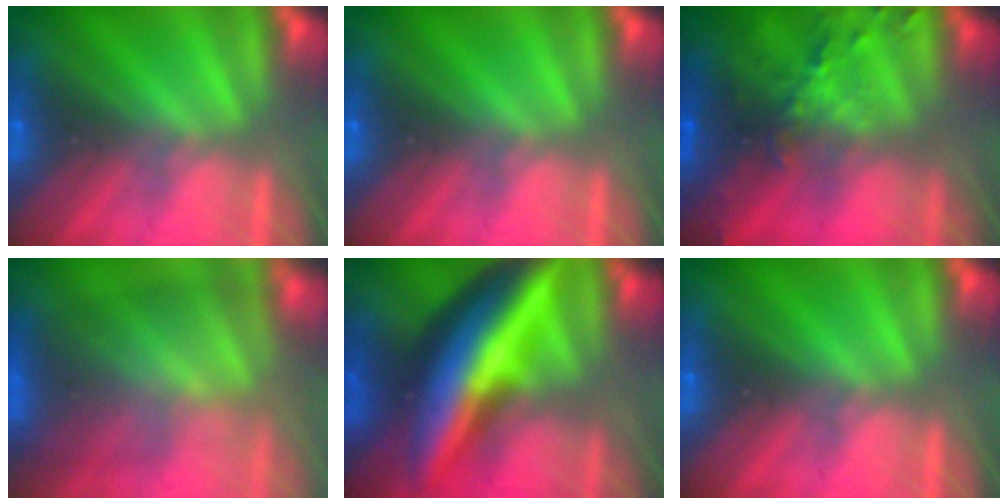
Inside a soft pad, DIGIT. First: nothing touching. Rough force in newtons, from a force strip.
{"total": 0.0}
{"total": 7.2}
{"total": 10.8}
{"total": 8.7}
{"total": 0.0}